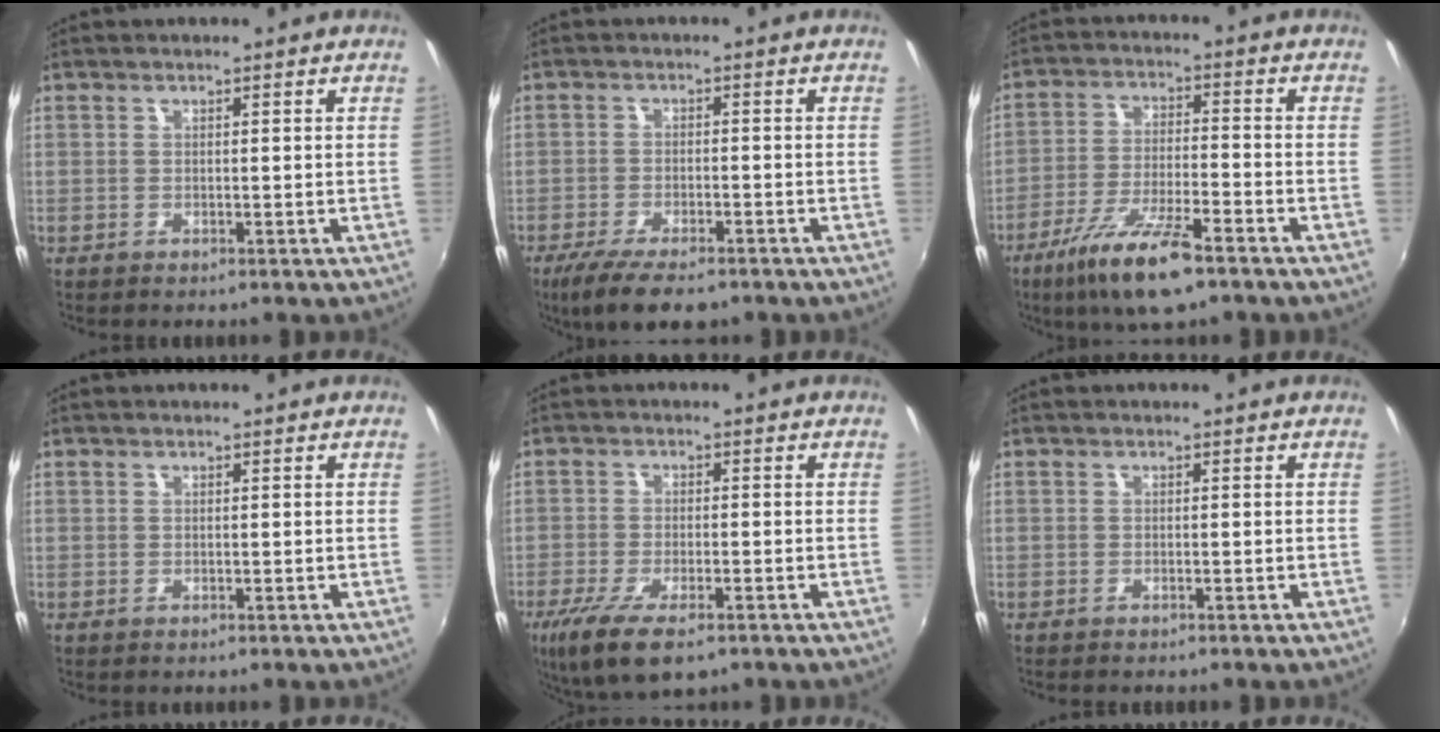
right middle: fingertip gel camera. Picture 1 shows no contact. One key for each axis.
{"total": 10.0, "fx": -7.4, "fy": 2.9, "fz": 6.0, "tx": -0.138, "ty": -0.030, "tz": -0.125}
{"total": 12.3, "fx": -8.1, "fy": 2.7, "fz": 8.9, "tx": -0.188, "ty": -0.026, "tz": -0.149}
{"total": 0.0}
{"total": 10.9, "fx": -6.8, "fy": 3.7, "fz": 7.7, "tx": -0.173, "ty": -0.041, "tz": -0.118}
{"total": 0.8, "fx": -0.7, "fy": 0.1, "fz": 0.3, "tx": -0.007, "ty": 0.000, "tz": -0.012}